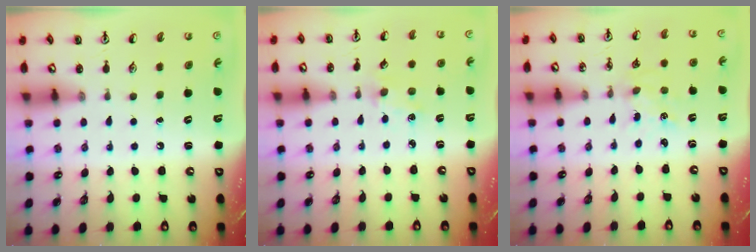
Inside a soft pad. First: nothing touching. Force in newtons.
{"total": 2.3, "press": 2.3, "slide": 0.4}
{"total": 2.3, "press": 2.3, "slide": 0.3}